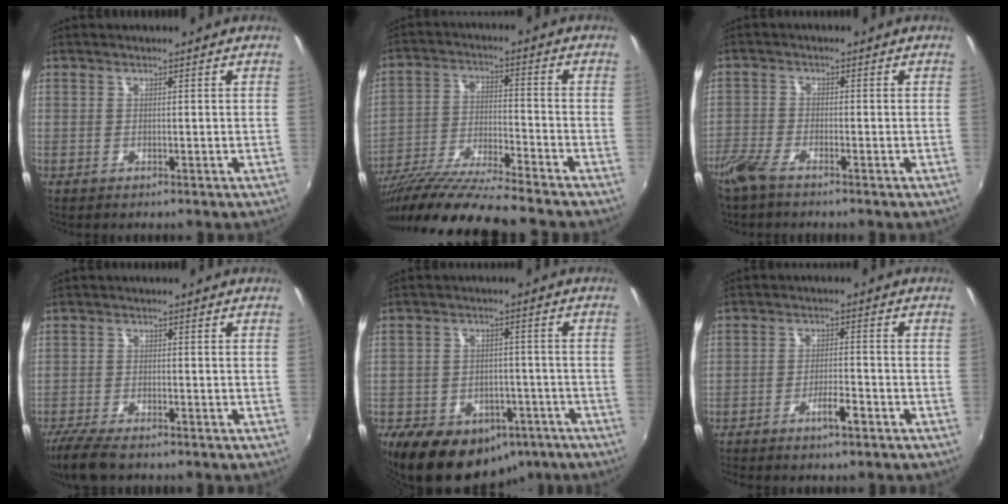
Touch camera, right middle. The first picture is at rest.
{"total": 16.1, "force": [-13.9, -0.6, 8.1], "torque": [-0.160, -0.039, -0.251]}
{"total": 4.7, "force": [-3.8, 1.1, 2.5], "torque": [-0.070, -0.010, -0.081]}
{"total": 7.1, "force": [-5.8, 1.6, 3.8], "torque": [-0.101, -0.029, -0.108]}
{"total": 16.5, "force": [-10.2, 10.2, 8.2], "torque": [-0.177, 0.000, -0.133]}
{"total": 4.0, "force": [-2.8, 0.4, 2.9], "torque": [-0.061, -0.001, -0.047]}